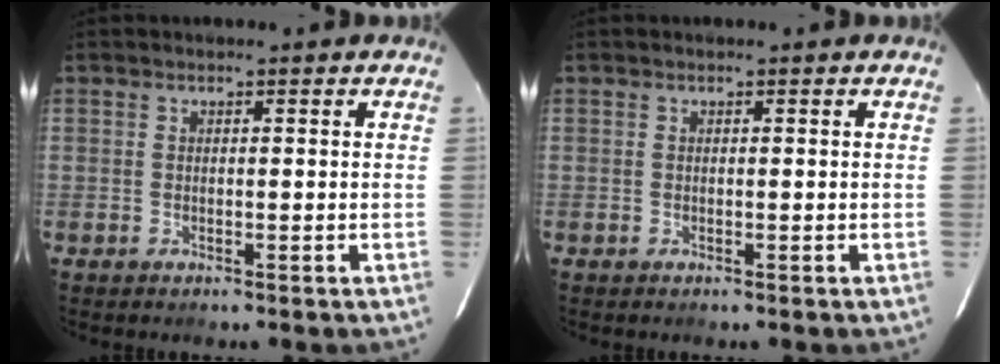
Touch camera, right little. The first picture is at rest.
{"total": 0.0}